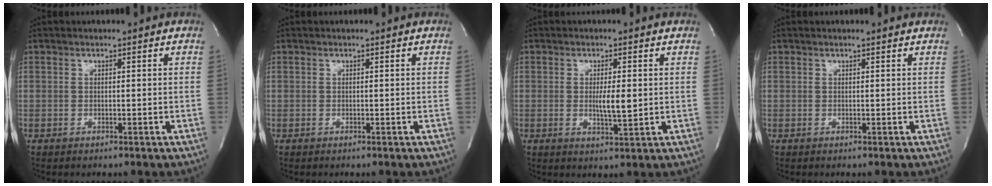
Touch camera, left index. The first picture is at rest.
{"total": 0.0}
{"total": 3.8, "force": [-0.1, 0.6, 3.8], "torque": [-0.068, -0.009, -0.002]}
{"total": 1.0, "force": [1.0, 0.1, 0.3], "torque": [-0.012, 0.005, 0.007]}